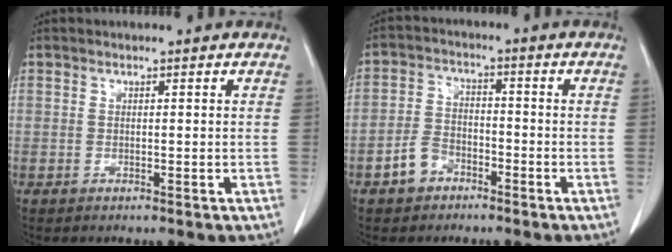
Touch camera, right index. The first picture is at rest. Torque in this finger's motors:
{"motor_torque": [-0.21, -0.13, -0.31, -0.12]}